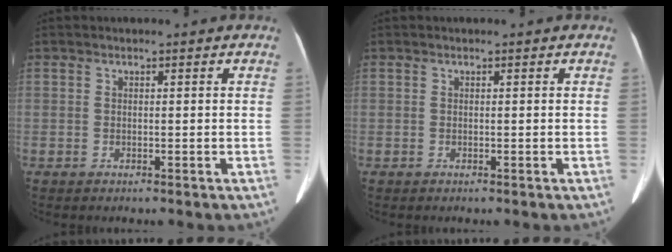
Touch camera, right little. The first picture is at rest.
{"total": 0.0}